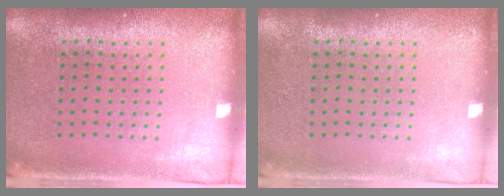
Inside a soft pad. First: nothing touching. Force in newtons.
{"total": 0.0}